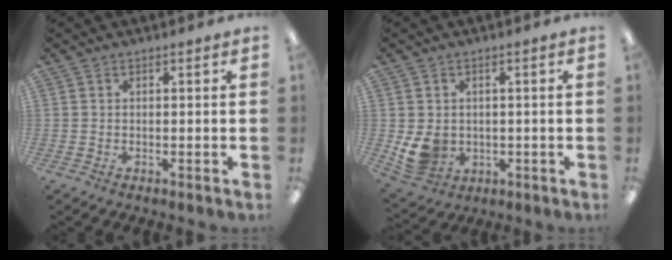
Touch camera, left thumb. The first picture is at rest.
{"total": 6.7, "force": [0.2, 5.8, 3.4], "torque": [-0.076, -0.001, 0.007]}